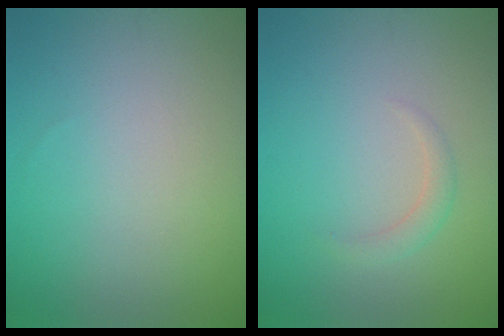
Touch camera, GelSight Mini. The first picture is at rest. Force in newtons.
{"total": 1.2, "press": 1.2, "slide": 0.1}